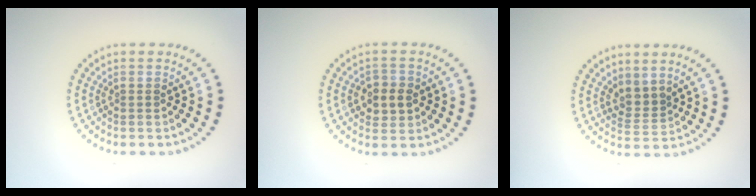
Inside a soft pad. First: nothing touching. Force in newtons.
{"total": 2.6, "press": 2.6, "slide": 0.3}
{"total": 2.0, "press": 1.3, "slide": 1.5}